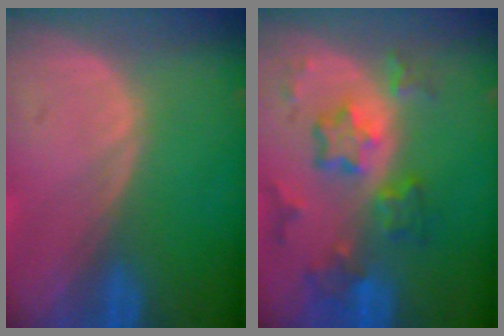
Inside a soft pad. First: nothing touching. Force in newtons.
{"total": 8.2, "press": 7.2, "slide": 3.9}